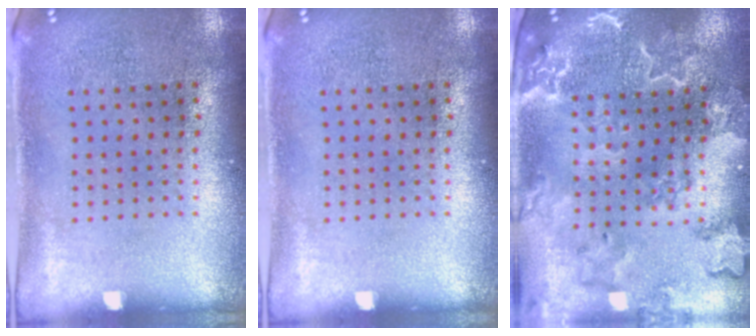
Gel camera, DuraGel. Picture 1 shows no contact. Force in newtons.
{"total": 0.0}
{"total": 2.9, "press": 2.7, "slide": 1.1}